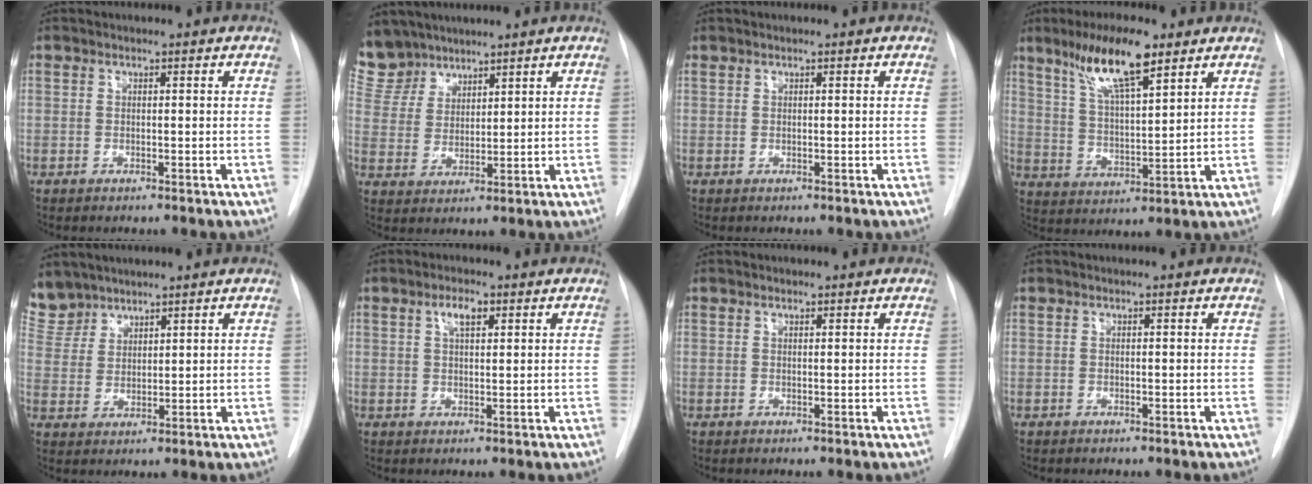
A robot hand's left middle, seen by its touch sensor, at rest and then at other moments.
{"total": 8.9, "force": [7.7, 4.3, 0.7], "torque": [-0.018, 0.010, 0.164]}
{"total": 0.0}
{"total": 11.3, "force": [7.3, 1.7, 8.4], "torque": [-0.160, 0.008, 0.134]}
{"total": 7.5, "force": [6.6, 3.6, 0.3], "torque": [-0.008, 0.007, 0.142]}
{"total": 3.2, "force": [1.5, 1.2, 2.6], "torque": [-0.049, 0.004, 0.027]}
{"total": 0.5, "force": [0.4, 0.2, 0.2], "torque": [-0.006, -0.002, 0.007]}
{"total": 0.0}